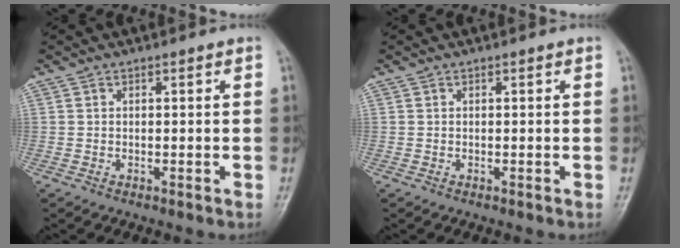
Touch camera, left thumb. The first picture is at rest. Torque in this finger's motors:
{"motor_torque": [0.00, 0.00, 0.00, 0.00, 0.00]}